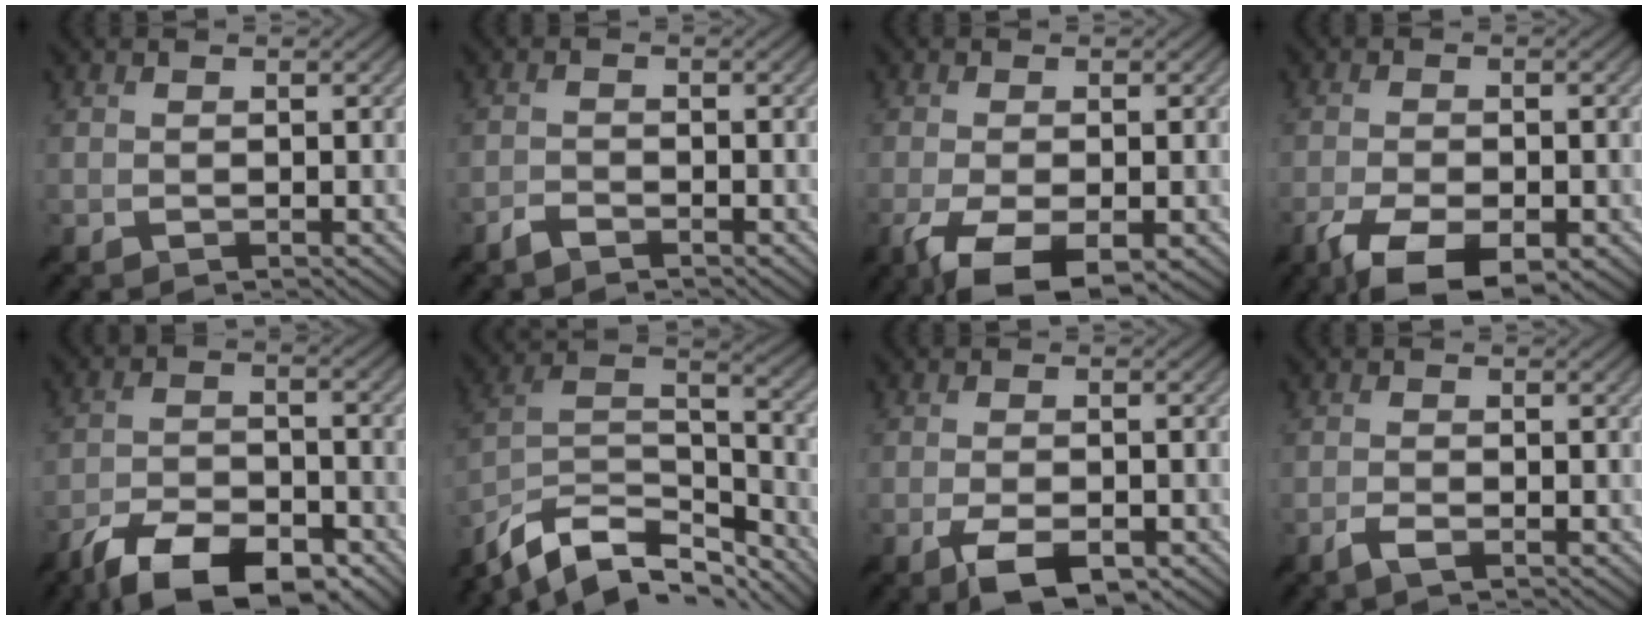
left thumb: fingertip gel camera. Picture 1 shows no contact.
{"total": 1.5, "force": [-1.2, 0.4, 0.7], "torque": [-0.017, 0.004, -0.031]}
{"total": 8.2, "force": [-4.1, 2.6, 6.6], "torque": [-0.136, -0.015, -0.066]}
{"total": 9.0, "force": [-5.2, 2.9, 6.7], "torque": [-0.134, -0.014, -0.089]}
{"total": 11.9, "force": [-8.4, 4.2, 7.2], "torque": [-0.136, -0.002, -0.157]}
{"total": 13.2, "force": [-9.6, 5.4, 7.1], "torque": [-0.180, -0.001, -0.171]}
{"total": 6.1, "force": [-3.2, 2.0, 4.9], "torque": [-0.096, 0.000, -0.056]}
{"total": 1.7, "force": [-0.9, 0.3, 1.4], "torque": [-0.032, 0.004, -0.024]}